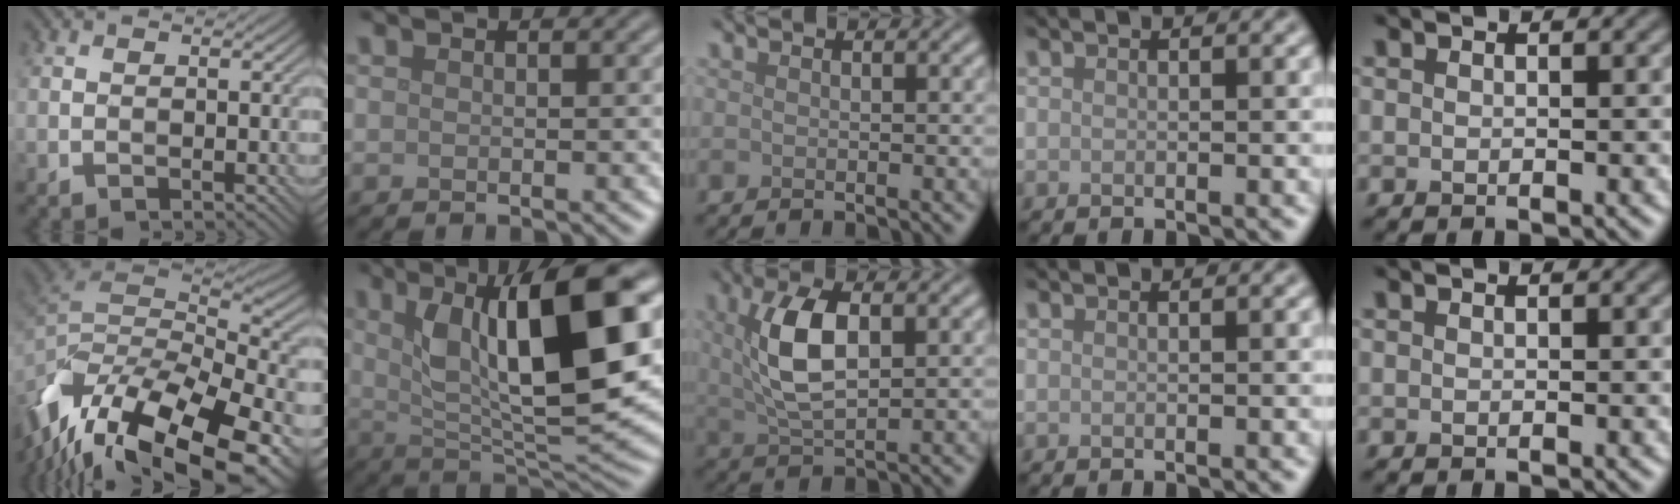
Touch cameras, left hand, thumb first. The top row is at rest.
{"thumb": {"total": 17.4, "force": [-10.3, 7.5, 11.9], "torque": [-0.237, -0.014, -0.153]}, "index": {"total": 13.1, "force": [3.2, 4.3, 11.9], "torque": [-0.181, 0.002, 0.052]}, "middle": {"total": 5.9, "force": [1.3, 2.6, 5.1], "torque": [-0.109, 0.006, 0.026]}}